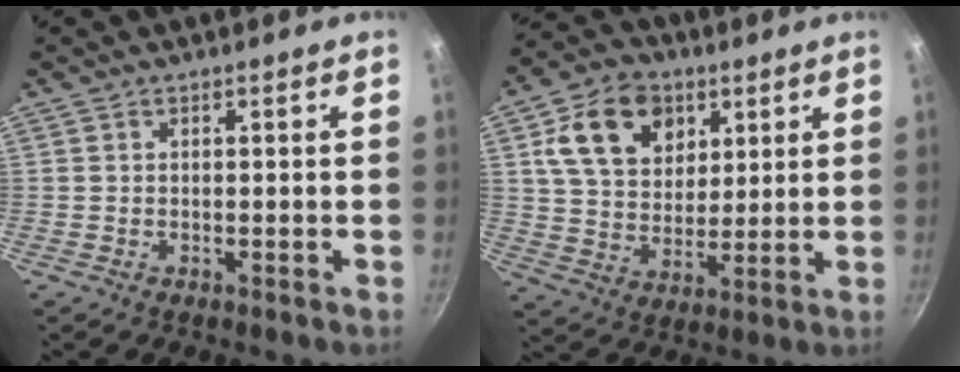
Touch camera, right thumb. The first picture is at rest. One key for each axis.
{"total": 15.2, "fx": 6.0, "fy": 11.2, "fz": 8.4, "tx": -0.114, "ty": -0.011, "tz": 0.101}